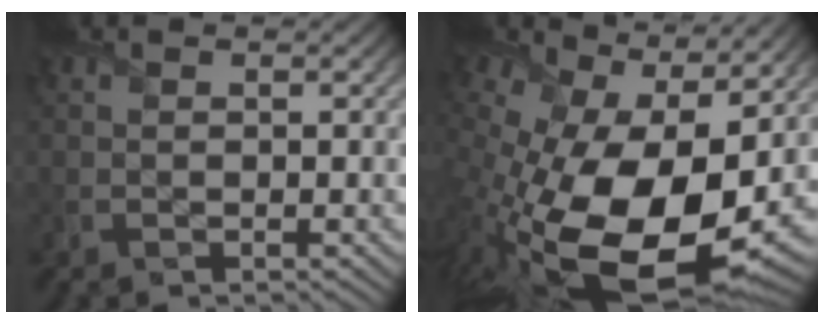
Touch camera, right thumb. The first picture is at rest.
{"total": 20.0, "force": [-1.5, 11.5, 16.3], "torque": [-0.311, -0.069, 0.017]}